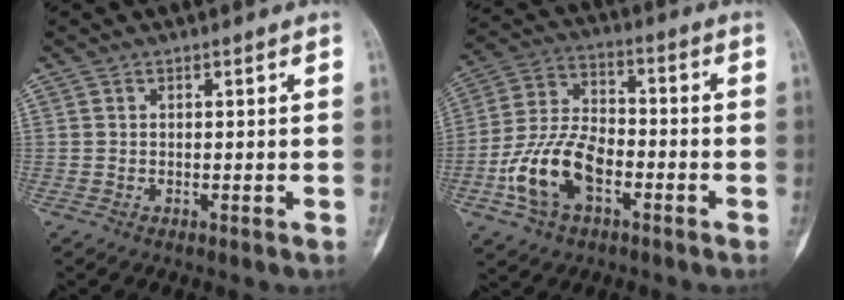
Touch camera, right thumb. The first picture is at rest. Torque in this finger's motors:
{"motor_torque": [1.34, 1.06, 0.61, -0.68, 0.38]}